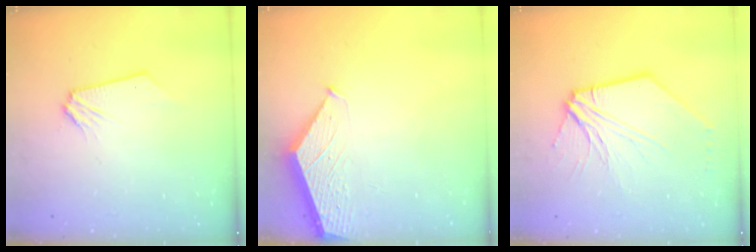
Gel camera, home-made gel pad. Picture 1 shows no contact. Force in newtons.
{"total": 1.8, "press": 1.8, "slide": 0.2}
{"total": 11.0, "press": 10.8, "slide": 1.8}